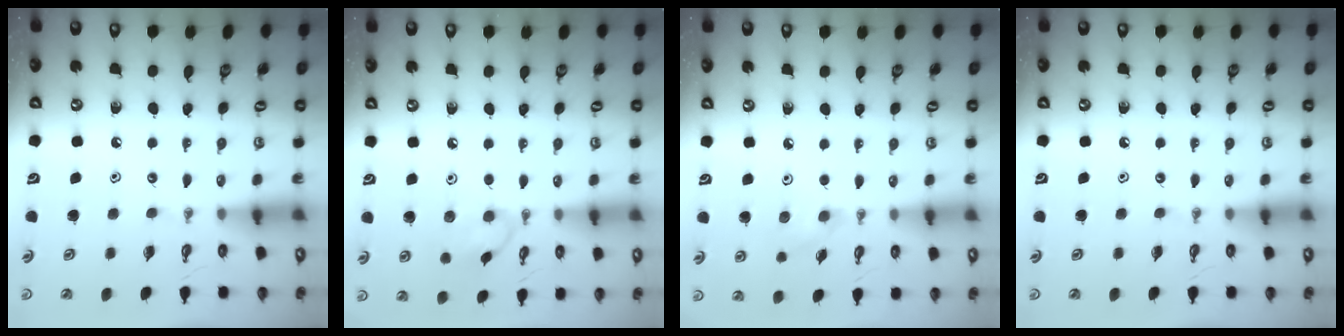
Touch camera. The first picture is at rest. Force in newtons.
{"total": 8.1, "press": 7.7, "slide": 2.7}
{"total": 5.0, "press": 4.7, "slide": 1.9}
{"total": 0.0}